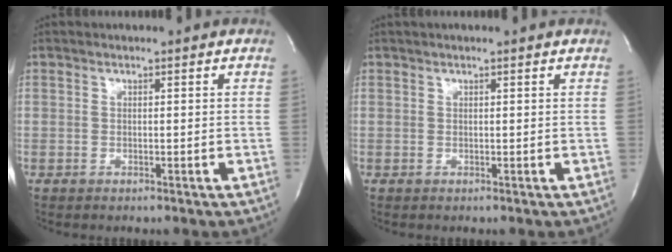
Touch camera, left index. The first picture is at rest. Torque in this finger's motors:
{"motor_torque": [0.27, -0.20, 0.00, 0.00]}